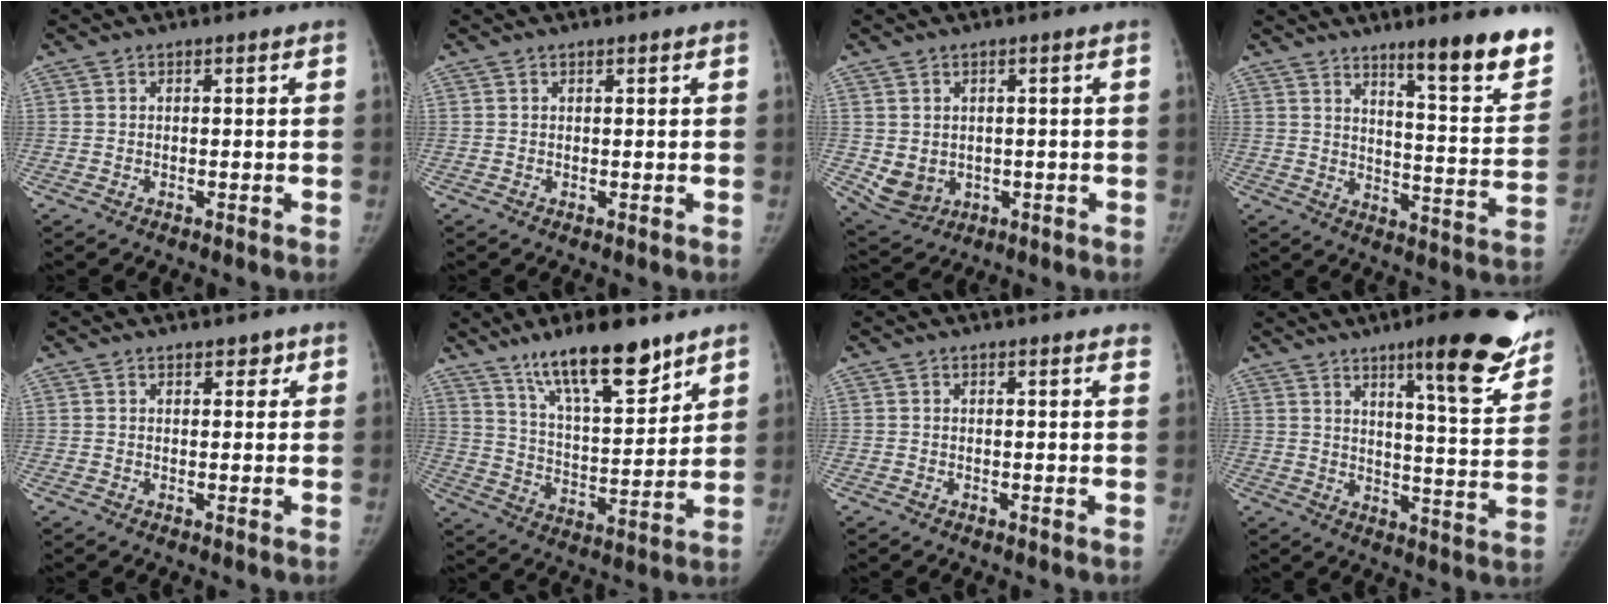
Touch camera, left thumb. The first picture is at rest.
{"total": 0.5, "force": [0.5, 0.1, 0.2], "torque": [-0.005, -0.002, 0.009]}
{"total": 5.9, "force": [-0.1, 4.9, 3.2], "torque": [-0.051, -0.006, 0.022]}
{"total": 16.7, "force": [11.2, 2.2, 12.1], "torque": [-0.129, -0.083, 0.167]}
{"total": 2.5, "force": [1.8, 1.3, 1.1], "torque": [0.004, -0.009, 0.022]}
{"total": 17.2, "force": [12.1, 5.0, 11.1], "torque": [-0.155, -0.071, 0.215]}
{"total": 3.4, "force": [3.1, 0.5, 1.3], "torque": [-0.006, -0.007, 0.026]}
{"total": 20.0, "force": [12.8, 3.7, 14.9], "torque": [-0.164, -0.065, 0.174]}